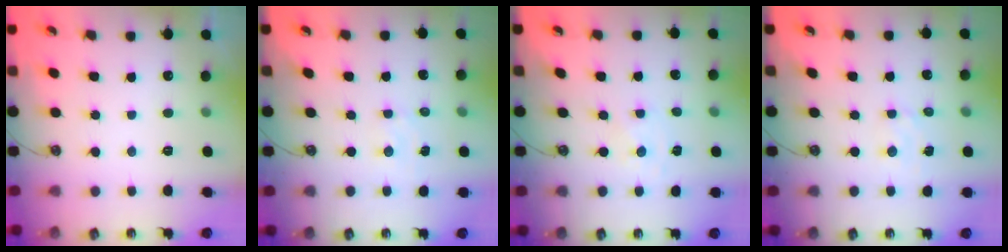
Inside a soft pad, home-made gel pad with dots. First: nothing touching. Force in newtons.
{"total": 1.8, "press": 1.8, "slide": 0.3}
{"total": 0.0}
{"total": 2.7, "press": 2.7, "slide": 0.4}